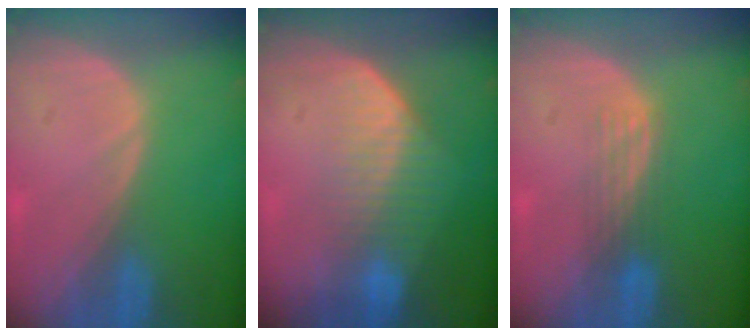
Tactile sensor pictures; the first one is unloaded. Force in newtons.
{"total": 7.2, "press": 6.1, "slide": 3.8}
{"total": 2.9, "press": 2.8, "slide": 1.0}